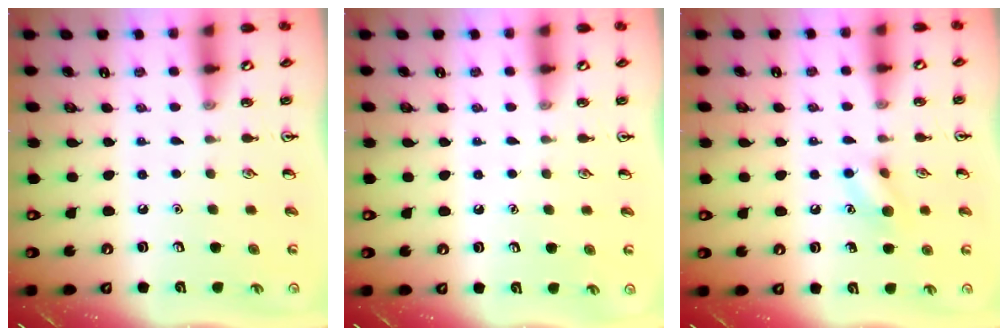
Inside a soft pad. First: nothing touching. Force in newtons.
{"total": 0.0}
{"total": 8.5, "press": 8.4, "slide": 1.0}